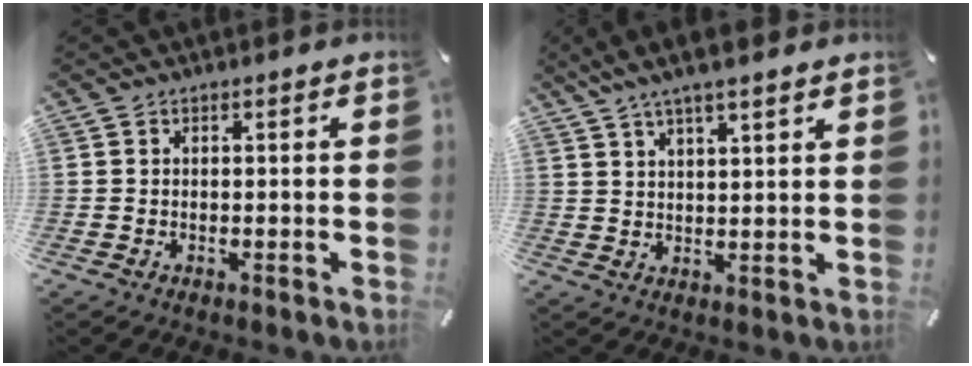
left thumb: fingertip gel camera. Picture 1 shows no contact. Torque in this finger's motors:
{"motor_torque": [1.35, 0.44, 1.43, -1.34, 0.26]}